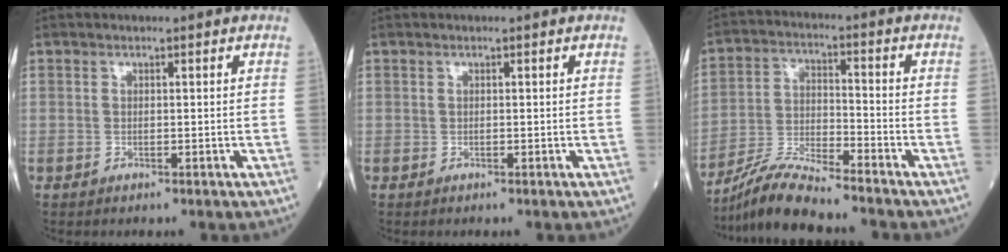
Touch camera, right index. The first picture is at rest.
{"total": 0.0}
{"total": 9.4, "force": [-8.7, -0.1, 3.7], "torque": [-0.075, -0.015, -0.164]}